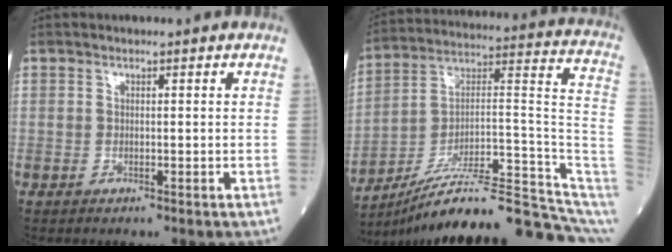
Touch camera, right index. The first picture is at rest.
{"total": 23.1, "force": [-18.7, 1.4, 13.5], "torque": [-0.126, 0.053, -0.281]}